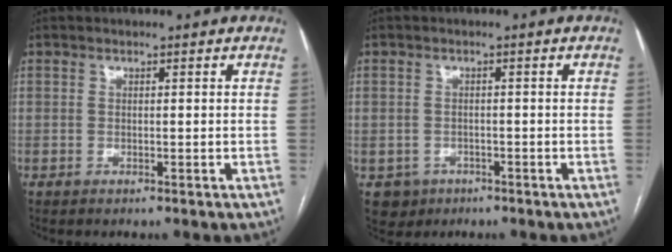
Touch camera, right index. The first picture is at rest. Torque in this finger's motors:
{"motor_torque": [0.02, 0.00, -0.49, -0.10]}